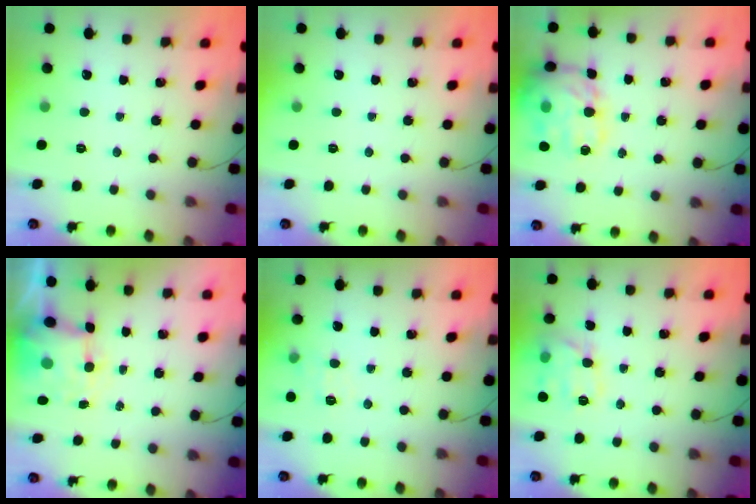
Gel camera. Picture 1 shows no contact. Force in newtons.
{"total": 0.0}
{"total": 19.2, "press": 19.0, "slide": 2.7}
{"total": 7.0, "press": 6.9, "slide": 1.0}
{"total": 6.8, "press": 6.6, "slide": 1.5}
{"total": 12.3, "press": 12.3, "slide": 0.2}